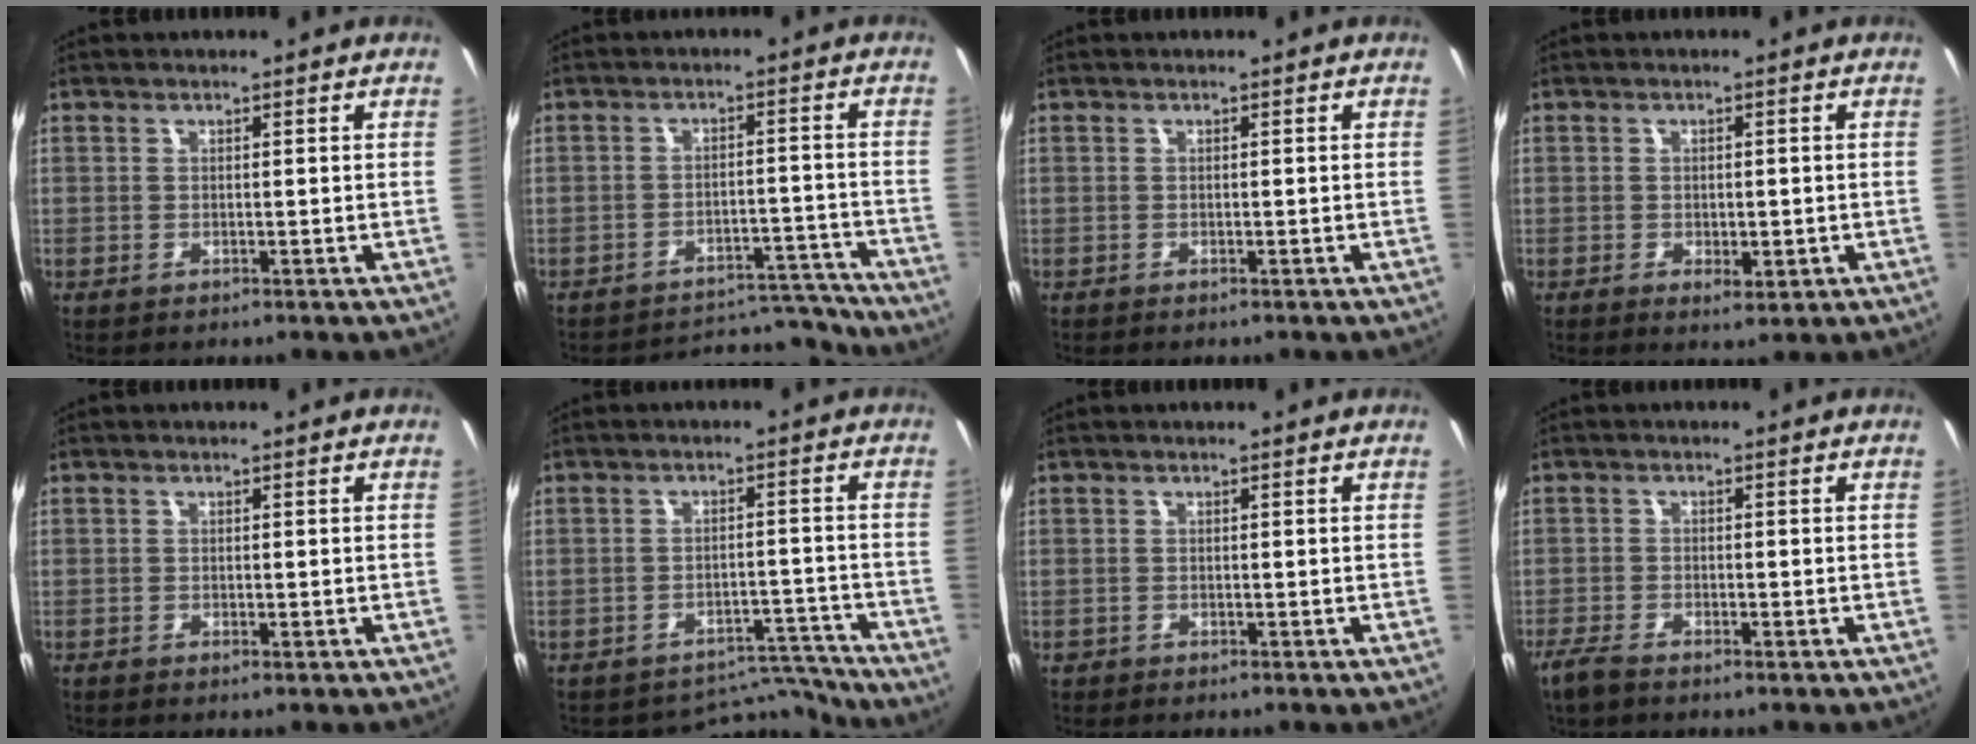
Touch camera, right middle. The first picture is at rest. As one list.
[{"total": 12.8, "force": [-12.4, 2.5, 1.8], "torque": [-0.029, 0.029, -0.161]}, {"total": 0.0}, {"total": 2.5, "force": [-0.6, 1.5, 1.9], "torque": [-0.034, -0.007, -0.009]}, {"total": 0.0}, {"total": 6.4, "force": [-6.2, 1.0, -1.4], "torque": [0.027, 0.025, -0.088]}, {"total": 0.7, "force": [-0.4, 0.6, 0.2], "torque": [-0.003, -0.003, -0.007]}, {"total": 3.5, "force": [-2.8, 0.9, 1.9], "torque": [-0.057, -0.009, -0.061]}]